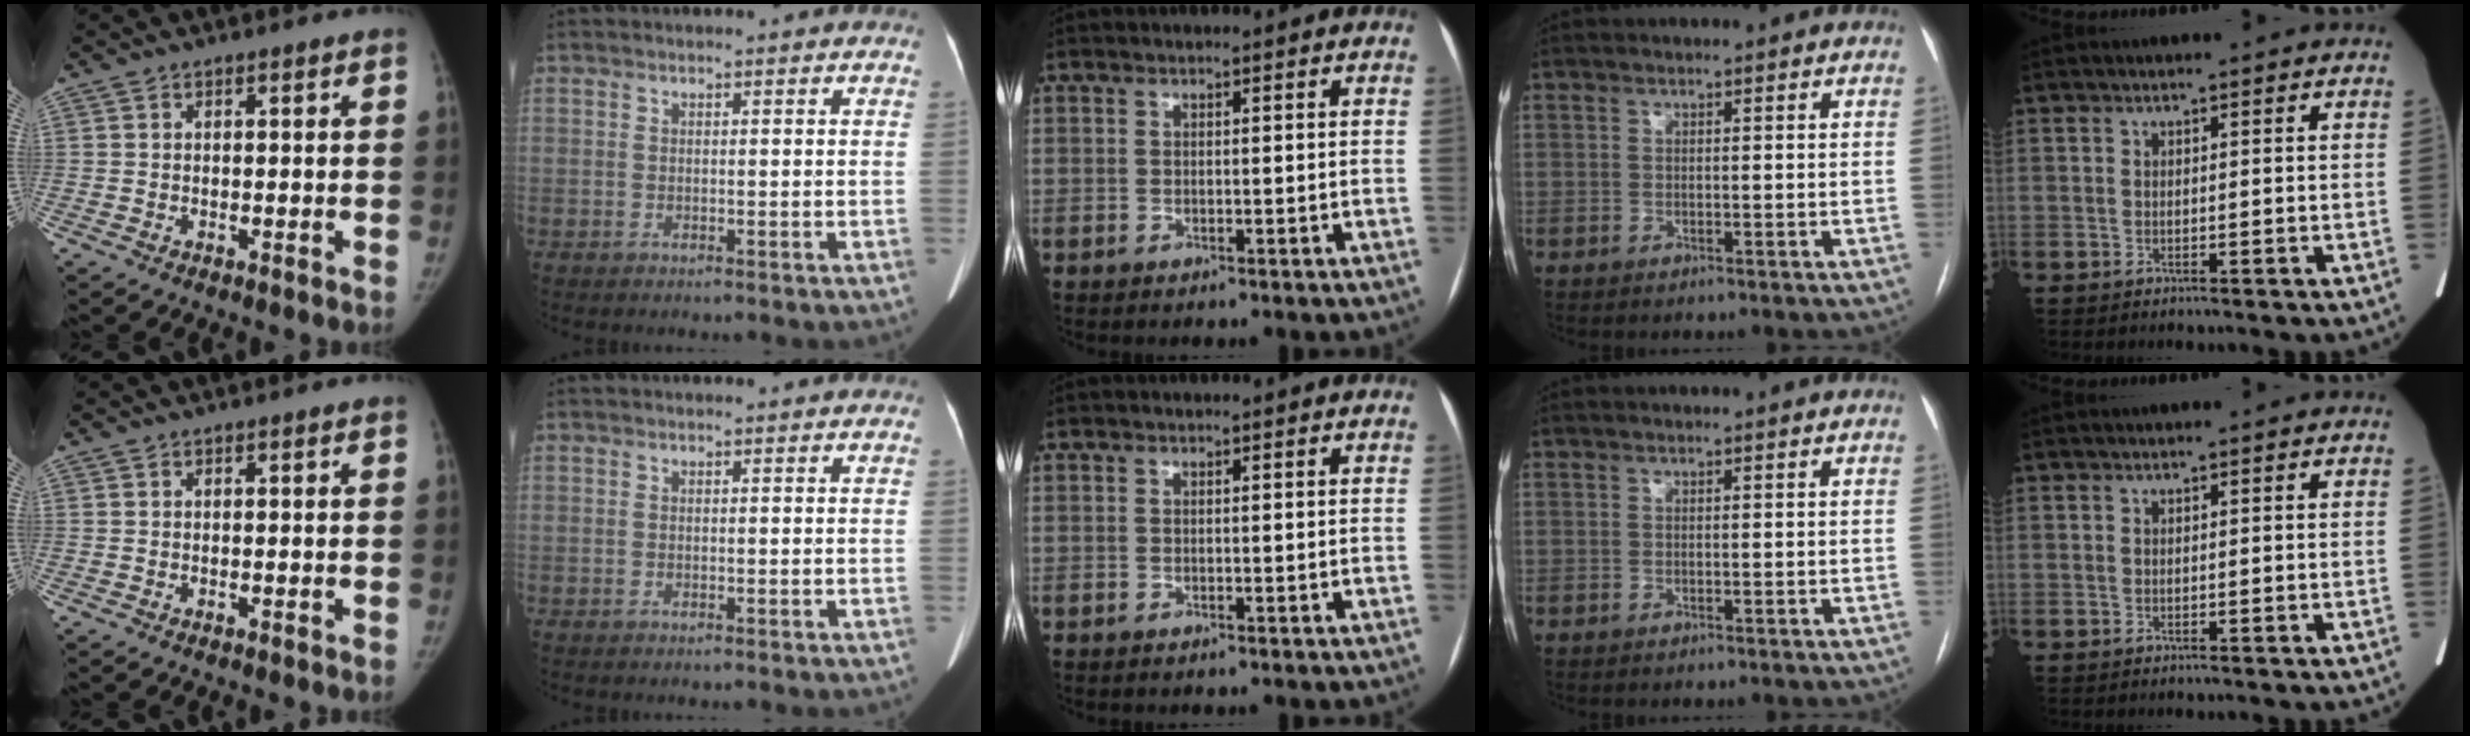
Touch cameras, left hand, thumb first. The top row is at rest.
{}